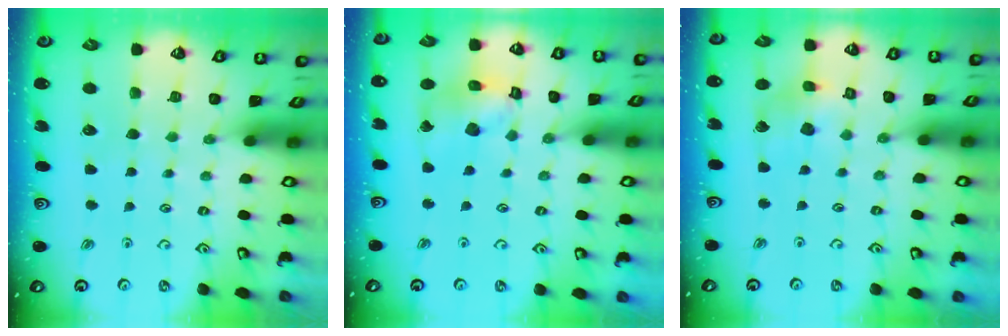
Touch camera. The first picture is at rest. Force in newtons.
{"total": 12.3, "press": 12.2, "slide": 1.5}
{"total": 8.1, "press": 8.0, "slide": 1.0}